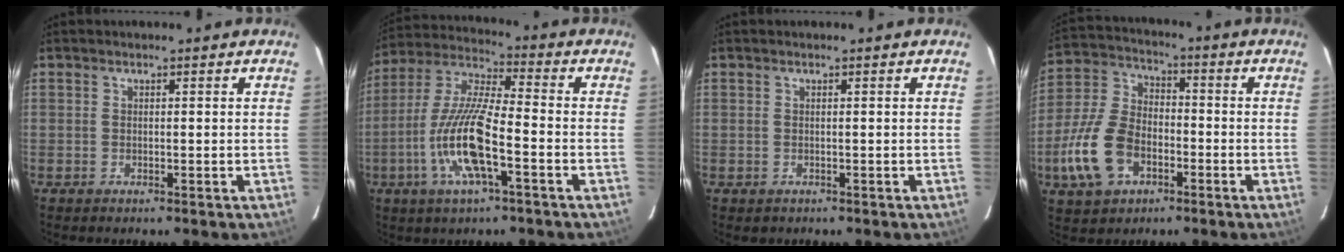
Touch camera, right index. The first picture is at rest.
{"total": 14.3, "force": [-5.0, 2.8, 13.1], "torque": [-0.274, -0.007, -0.101]}
{"total": 0.0}
{"total": 14.0, "force": [-5.5, 9.1, 9.2], "torque": [-0.216, 0.009, -0.099]}